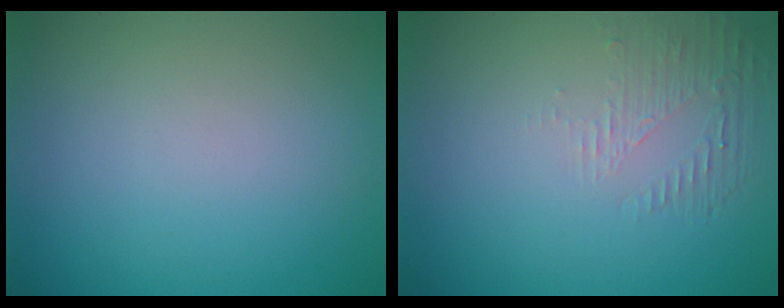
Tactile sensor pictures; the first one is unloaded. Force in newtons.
{"total": 1.6, "press": 0.4, "slide": 1.6}